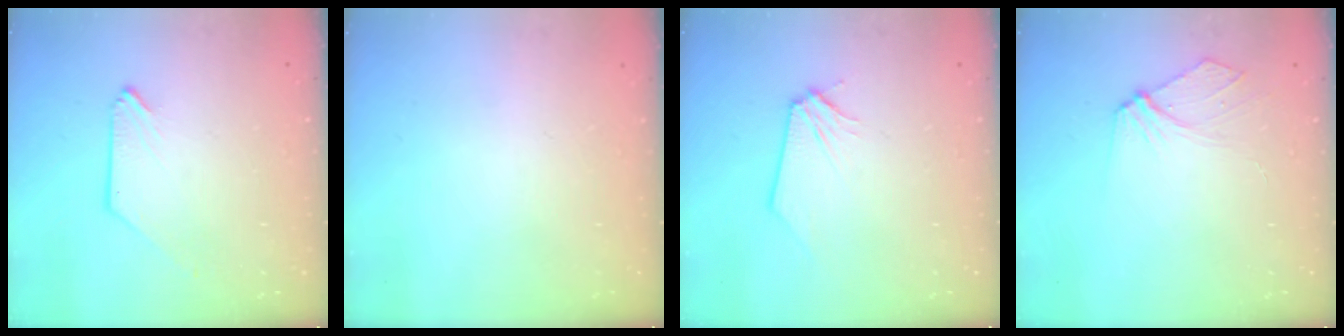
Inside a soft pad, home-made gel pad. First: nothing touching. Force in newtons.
{"total": 0.7, "press": 0.7, "slide": 0.1}
{"total": 0.0}
{"total": 6.8, "press": 6.8, "slide": 0.8}